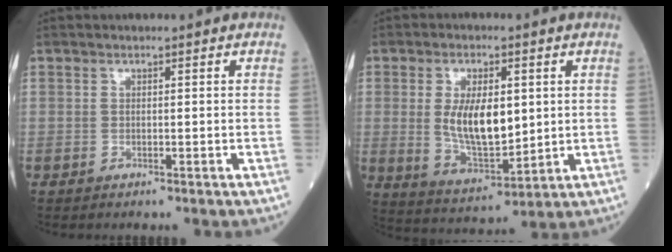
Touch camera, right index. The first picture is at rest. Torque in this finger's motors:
{"motor_torque": [1.24, 0.20, 0.82, 0.20]}